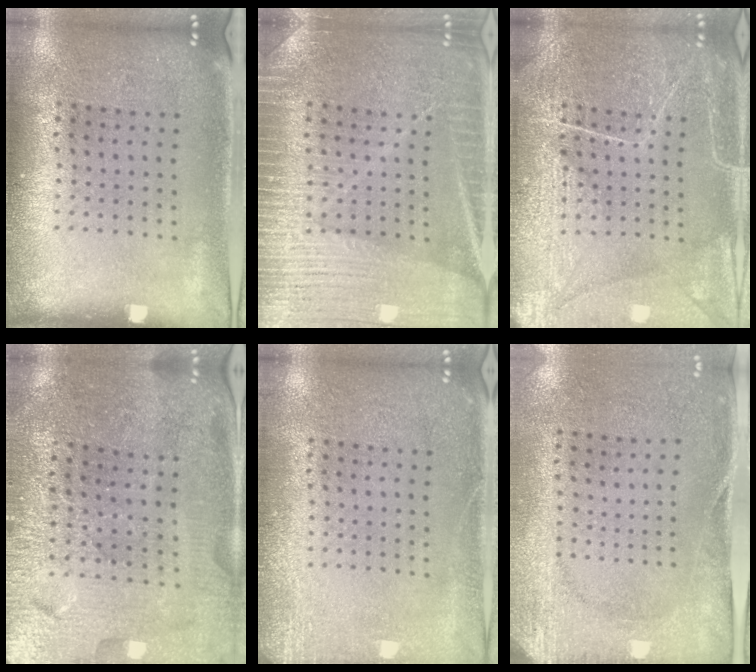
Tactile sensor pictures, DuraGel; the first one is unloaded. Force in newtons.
{"total": 3.7, "press": 3.7, "slide": 0.6}
{"total": 5.9, "press": 5.9, "slide": 0.7}
{"total": 3.3, "press": 3.3, "slide": 0.2}
{"total": 2.3, "press": 2.3, "slide": 0.4}
{"total": 2.7, "press": 2.1, "slide": 1.7}